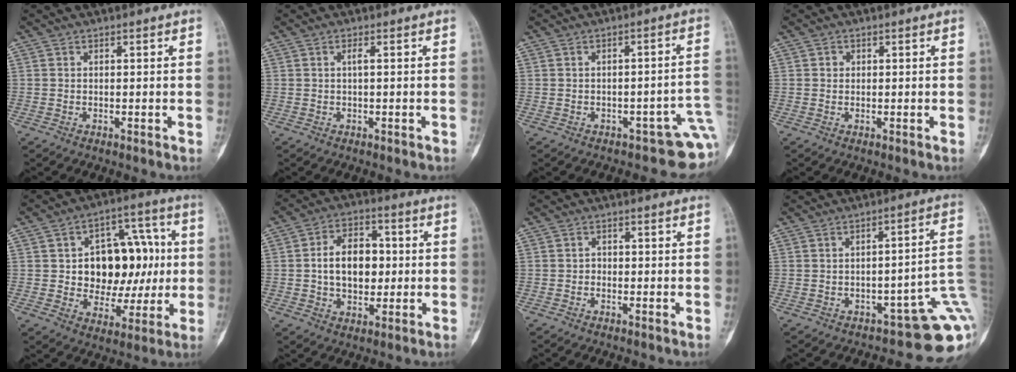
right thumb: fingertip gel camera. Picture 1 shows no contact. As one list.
[{"total": 1.4, "force": [-0.1, 0.3, 1.4], "torque": [-0.027, 0.002, -0.001]}, {"total": 7.6, "force": [-3.0, 3.6, 6.0], "torque": [-0.036, 0.030, -0.033]}, {"total": 1.0, "force": [0.2, 1.0, 0.3], "torque": [0.000, 0.003, 0.002]}, {"total": 18.0, "force": [1.3, 12.2, 13.2], "torque": [-0.132, 0.027, 0.028]}, {"total": 11.6, "force": [0.3, 7.9, 8.5], "torque": [-0.107, 0.016, 0.004]}, {"total": 1.1, "force": [-0.4, 1.0, 0.4], "torque": [0.007, 0.006, -0.010]}, {"total": 12.3, "force": [-4.4, 5.3, 10.1], "torque": [-0.088, 0.059, -0.051]}]